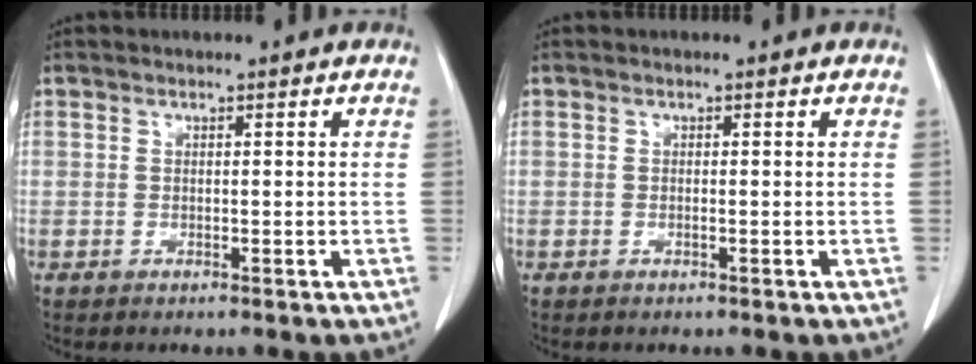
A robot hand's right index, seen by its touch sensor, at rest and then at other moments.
{"total": 0.0}